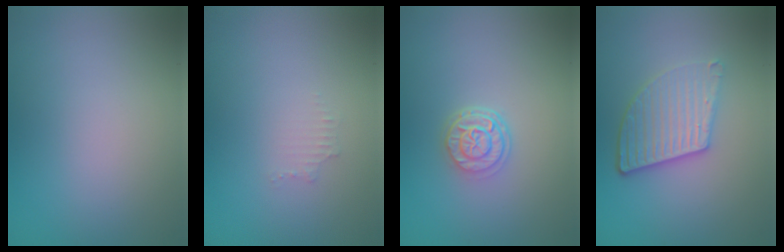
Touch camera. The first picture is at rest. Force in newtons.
{"total": 0.9, "press": 0.8, "slide": 0.1}
{"total": 3.0, "press": 2.4, "slide": 1.9}
{"total": 4.1, "press": 3.3, "slide": 2.4}